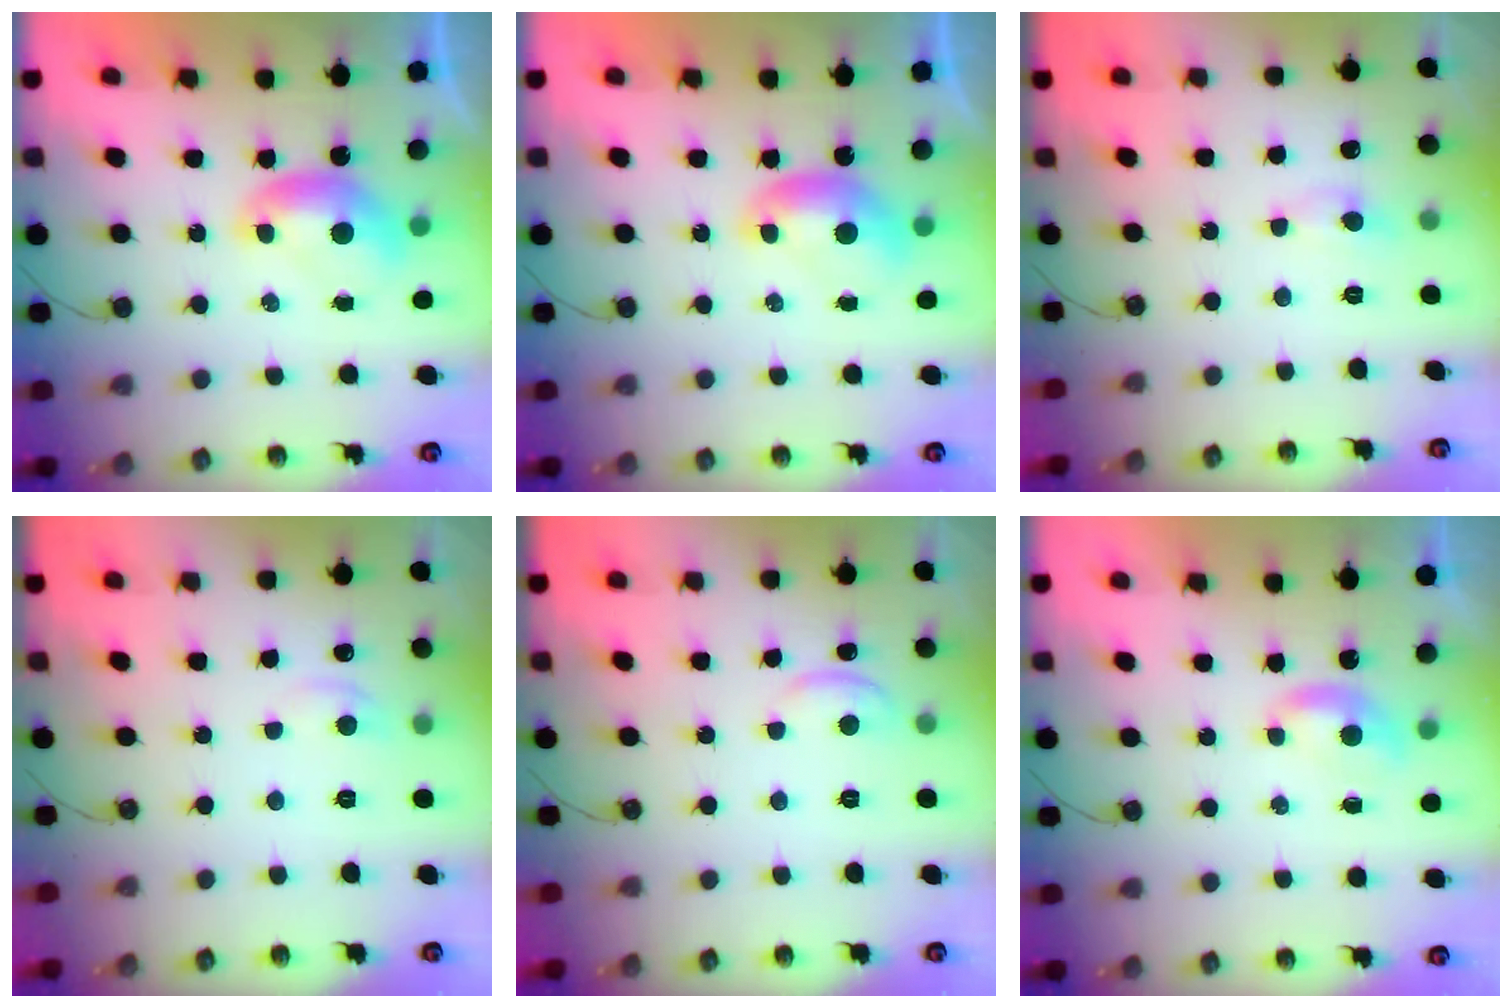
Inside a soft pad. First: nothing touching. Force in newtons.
{"total": 0.0}
{"total": 2.5, "press": 2.4, "slide": 0.5}
{"total": 1.6, "press": 1.4, "slide": 0.7}
{"total": 0.6, "press": 0.4, "slide": 0.5}
{"total": 1.6, "press": 1.5, "slide": 0.5}